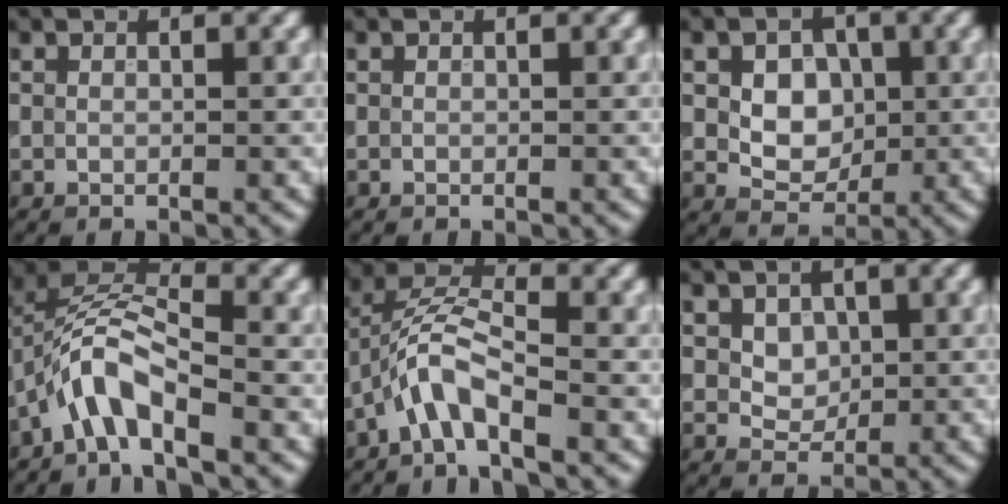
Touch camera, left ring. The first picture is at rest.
{"total": 0.0}
{"total": 4.8, "force": [0.5, 3.6, 3.2], "torque": [-0.045, -0.001, 0.002]}
{"total": 5.5, "force": [-2.9, 1.7, 4.3], "torque": [-0.084, 0.016, -0.064]}
{"total": 4.8, "force": [-2.5, 1.3, 3.8], "torque": [-0.081, 0.018, -0.055]}
{"total": 2.4, "force": [0.7, 1.9, 1.3], "torque": [-0.022, -0.009, 0.023]}